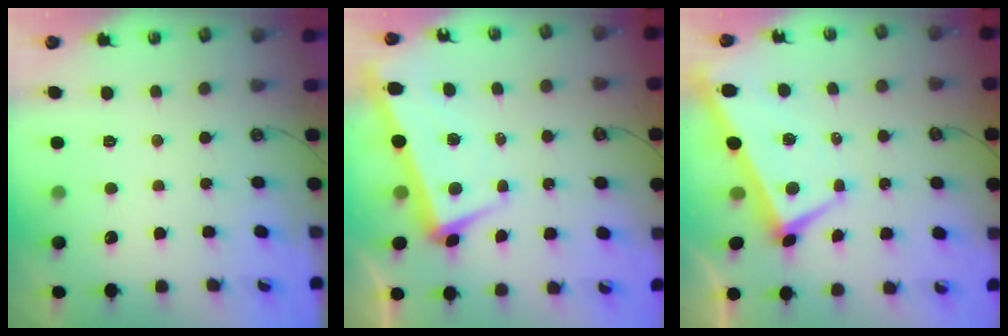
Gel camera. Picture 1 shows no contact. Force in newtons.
{"total": 2.1, "press": 0.6, "slide": 2.0}
{"total": 0.9, "press": 0.4, "slide": 0.9}